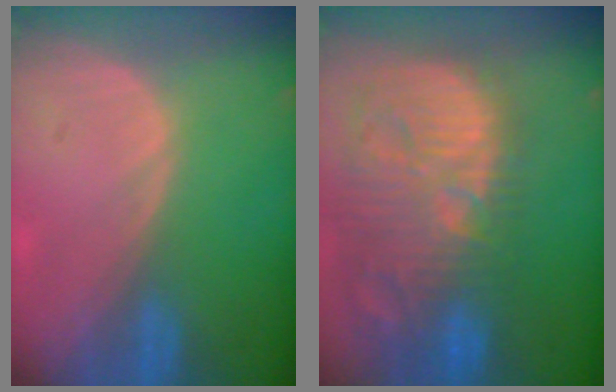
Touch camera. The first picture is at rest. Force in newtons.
{"total": 15.0, "press": 13.0, "slide": 7.4}